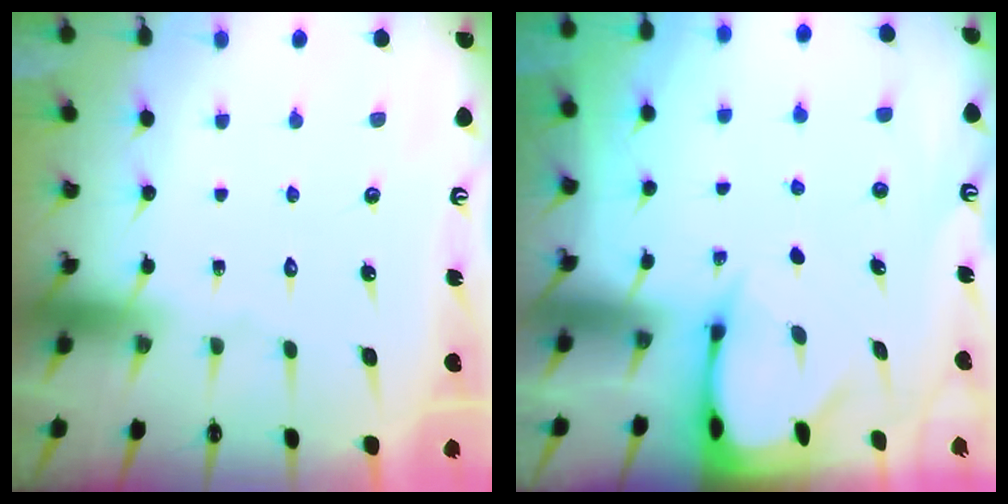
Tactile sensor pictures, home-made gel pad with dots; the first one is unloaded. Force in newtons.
{"total": 3.2, "press": 3.2, "slide": 0.3}